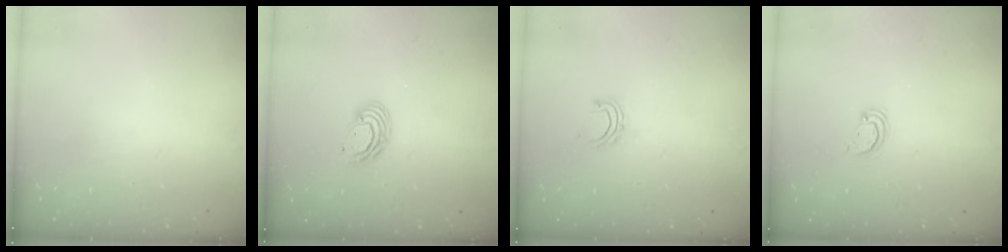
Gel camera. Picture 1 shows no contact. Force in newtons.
{"total": 6.7, "press": 6.7, "slide": 0.6}
{"total": 5.1, "press": 5.1, "slide": 0.7}
{"total": 2.5, "press": 2.5, "slide": 0.3}